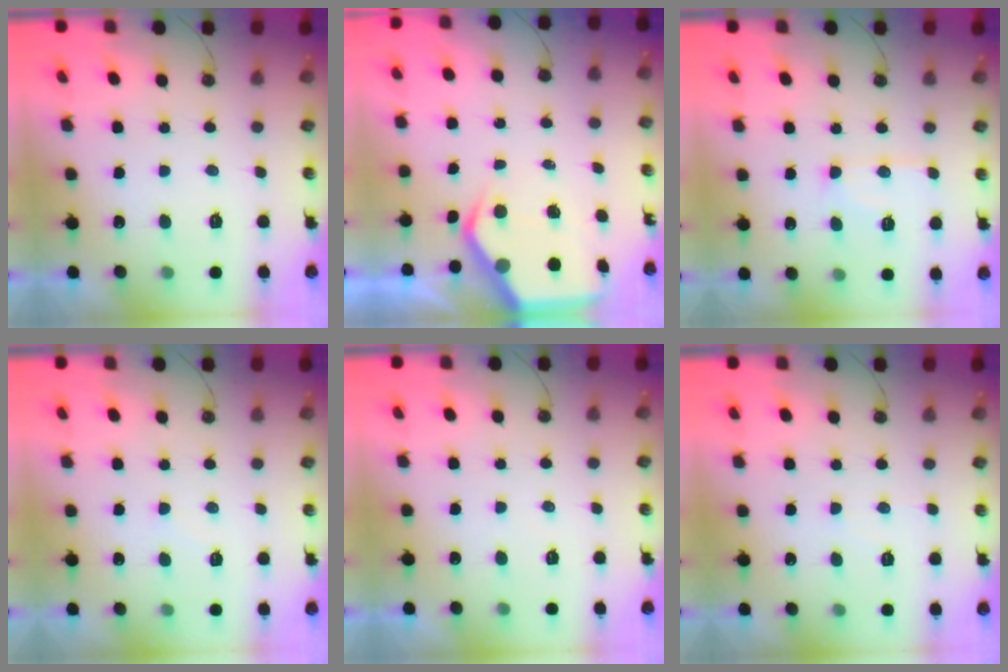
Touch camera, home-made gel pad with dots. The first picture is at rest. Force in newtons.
{"total": 6.6, "press": 6.6, "slide": 0.7}
{"total": 8.9, "press": 8.9, "slide": 0.7}
{"total": 2.8, "press": 2.8, "slide": 0.4}
{"total": 3.0, "press": 3.0, "slide": 0.3}
{"total": 3.9, "press": 3.9, "slide": 0.6}